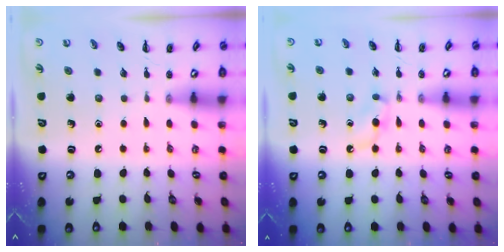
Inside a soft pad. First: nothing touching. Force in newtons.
{"total": 3.9, "press": 3.6, "slide": 1.4}